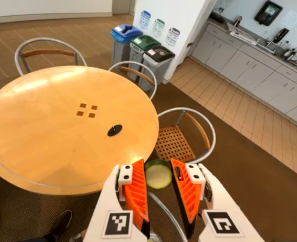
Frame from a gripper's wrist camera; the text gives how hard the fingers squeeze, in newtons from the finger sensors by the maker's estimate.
{"total": 7.4, "left": 7.2, "right": 7.5}